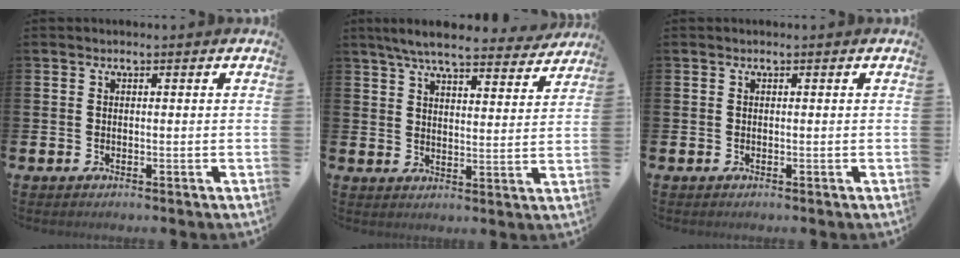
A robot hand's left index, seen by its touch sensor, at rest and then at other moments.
{"total": 6.7, "force": [6.2, 0.9, 2.4], "torque": [-0.059, -0.033, 0.107]}
{"total": 0.0}